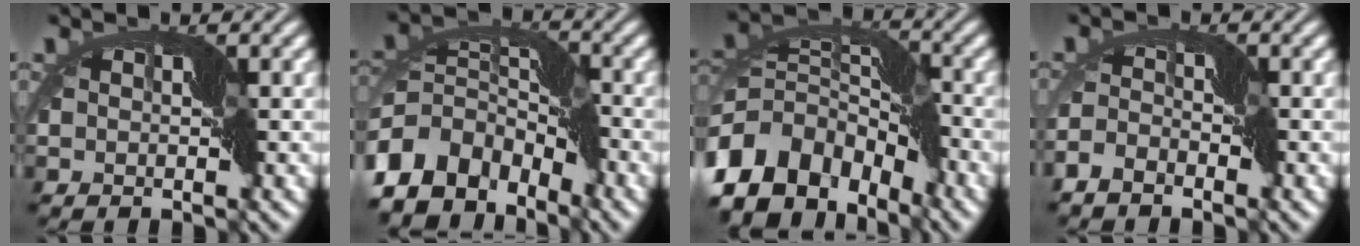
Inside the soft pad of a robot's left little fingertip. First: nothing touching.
{"total": 11.0, "force": [-5.7, 7.2, 5.9], "torque": [-0.124, 0.010, -0.120]}
{"total": 14.0, "force": [-7.1, 9.0, 8.0], "torque": [-0.185, 0.008, -0.136]}
{"total": 2.9, "force": [-2.4, 1.2, 1.1], "torque": [-0.034, 0.004, -0.059]}